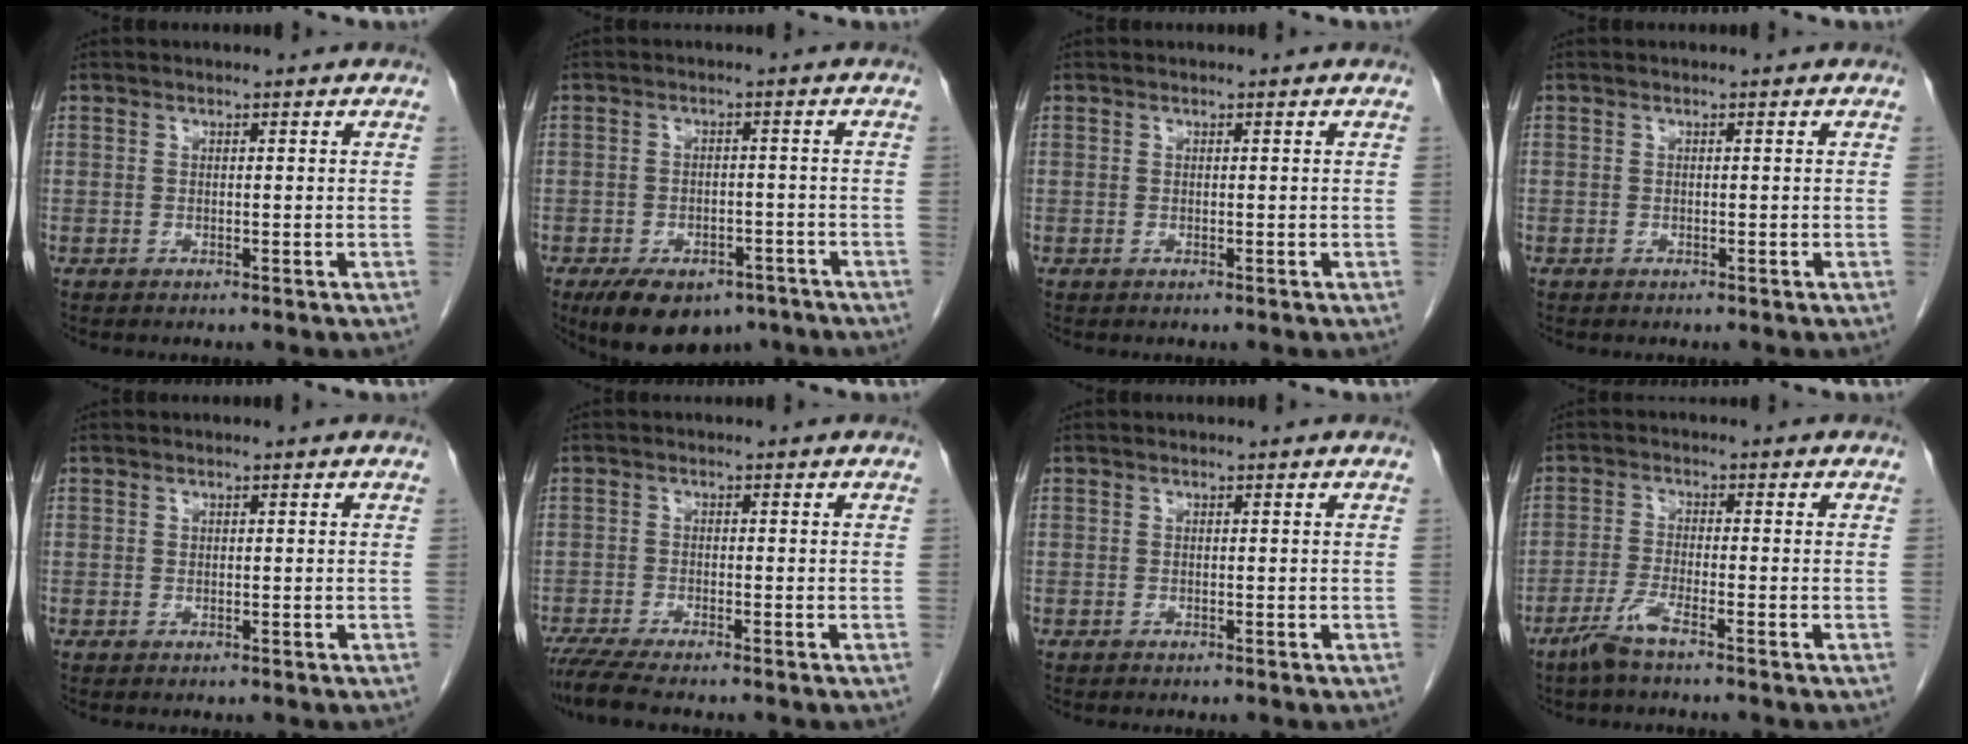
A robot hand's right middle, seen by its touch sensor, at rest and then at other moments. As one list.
[{"total": 11.1, "force": [-7.8, 5.9, 5.3], "torque": [-0.087, 0.003, -0.114]}, {"total": 0.0}, {"total": 0.0}, {"total": 0.0}, {"total": 5.7, "force": [-4.7, 0.3, 3.1], "torque": [-0.058, -0.019, -0.085]}, {"total": 0.0}, {"total": 4.0, "force": [-2.9, -0.1, 2.7], "torque": [-0.060, -0.007, -0.064]}]